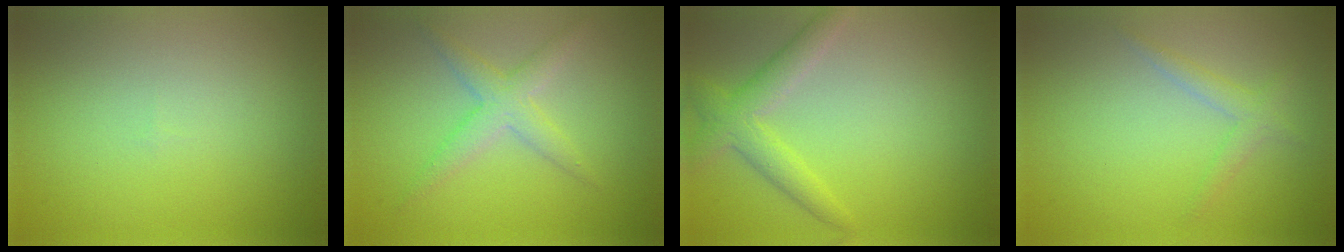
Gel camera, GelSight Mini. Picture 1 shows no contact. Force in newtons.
{"total": 2.7, "press": 2.7, "slide": 0.1}
{"total": 3.1, "press": 3.1, "slide": 0.2}
{"total": 1.7, "press": 1.7, "slide": 0.1}